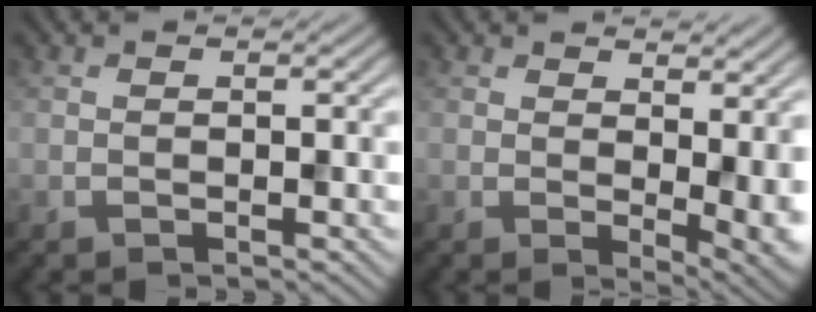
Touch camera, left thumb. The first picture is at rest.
{"total": 5.6, "force": [1.7, 2.1, 4.9], "torque": [-0.070, -0.006, 0.031]}